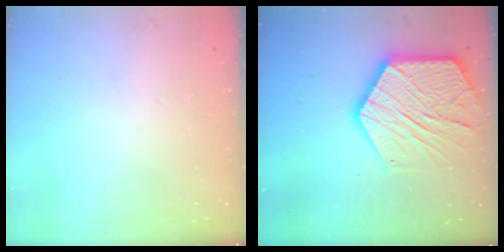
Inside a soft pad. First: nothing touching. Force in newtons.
{"total": 21.4, "press": 21.4, "slide": 1.7}